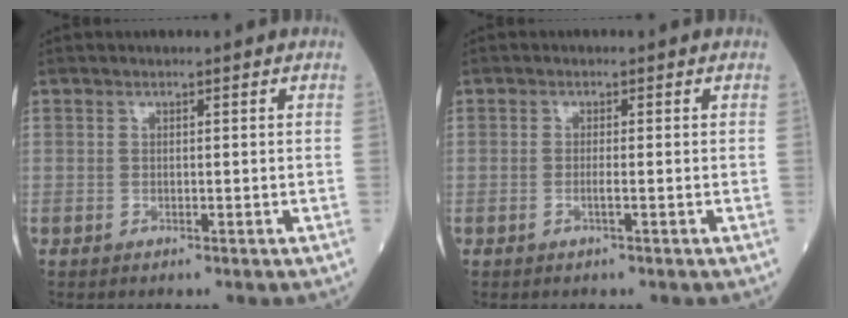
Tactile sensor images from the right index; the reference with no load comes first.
{"total": 0.9, "force": [-0.4, -0.2, 0.8], "torque": [-0.019, 0.000, -0.007]}